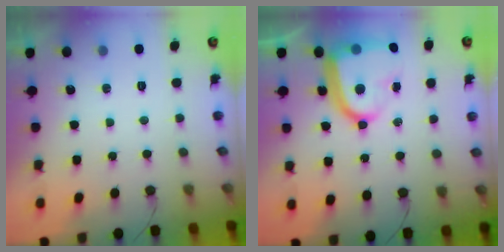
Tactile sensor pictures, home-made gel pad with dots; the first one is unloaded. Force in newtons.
{"total": 15.8, "press": 15.7, "slide": 1.1}